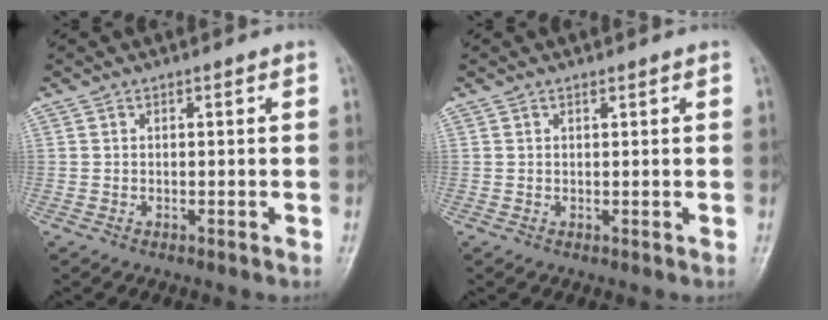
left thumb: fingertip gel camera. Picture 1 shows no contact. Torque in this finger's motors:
{"motor_torque": [0.04, -0.08, -0.25, -0.08, -0.03]}